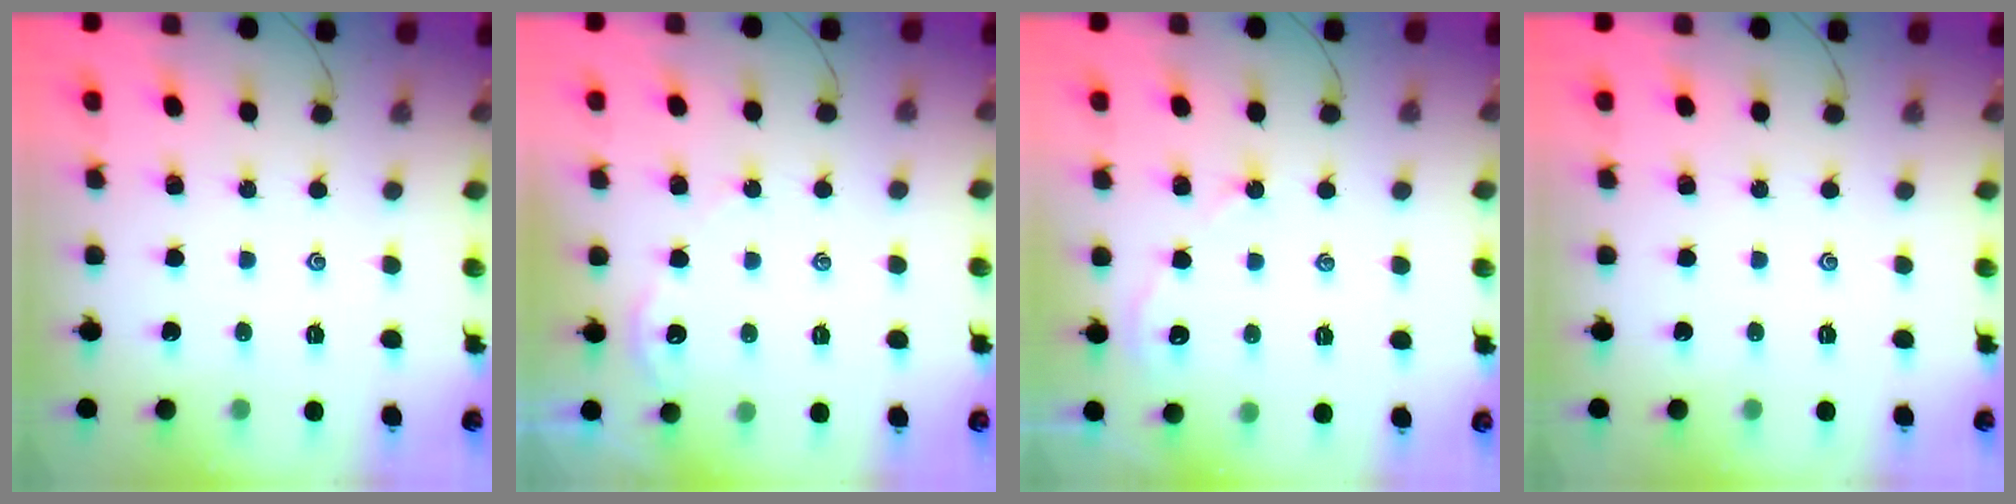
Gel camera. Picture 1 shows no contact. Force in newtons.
{"total": 1.7, "press": 1.7, "slide": 0.3}
{"total": 2.5, "press": 2.4, "slide": 0.4}
{"total": 0.0}